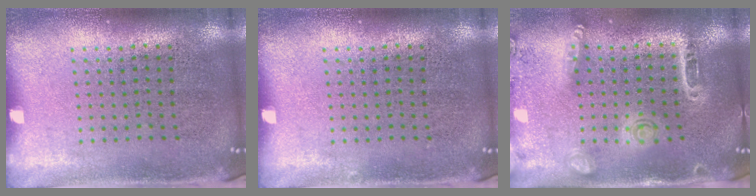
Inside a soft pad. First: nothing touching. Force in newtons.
{"total": 0.0}
{"total": 1.6, "press": 1.4, "slide": 0.7}